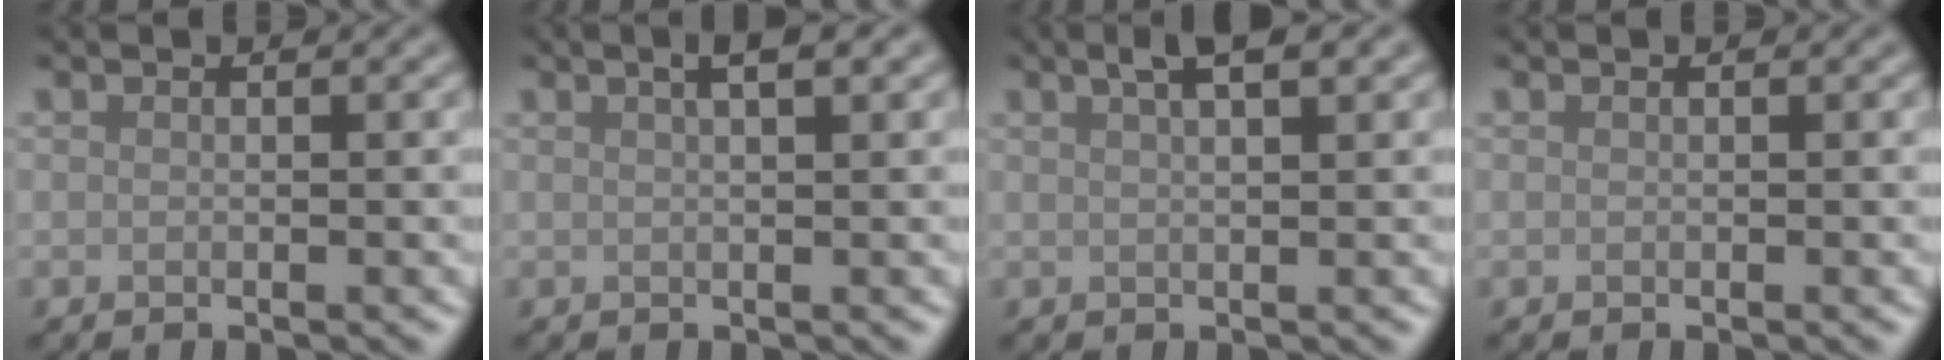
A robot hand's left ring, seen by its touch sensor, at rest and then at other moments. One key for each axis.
{"total": 2.3, "fx": 1.2, "fy": 0.6, "fz": 1.8, "tx": -0.017, "ty": 0.001, "tz": 0.012}
{"total": 2.9, "fx": 1.7, "fy": 0.7, "fz": 2.3, "tx": -0.028, "ty": 0.008, "tz": 0.025}
{"total": 0.0}